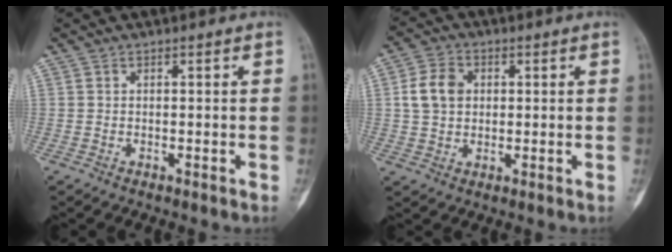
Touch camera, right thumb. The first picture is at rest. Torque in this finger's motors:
{"motor_torque": [0.09, 0.76, 0.07, -0.01, 0.01]}